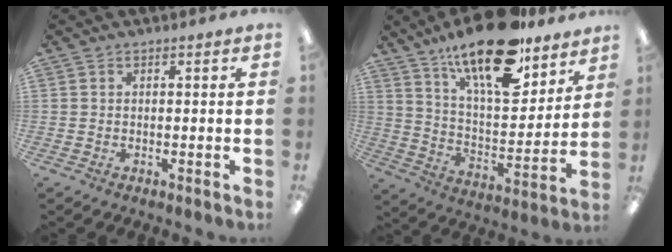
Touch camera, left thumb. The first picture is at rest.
{"total": 20.8, "force": [15.2, 7.2, 12.1], "torque": [-0.201, -0.096, 0.259]}